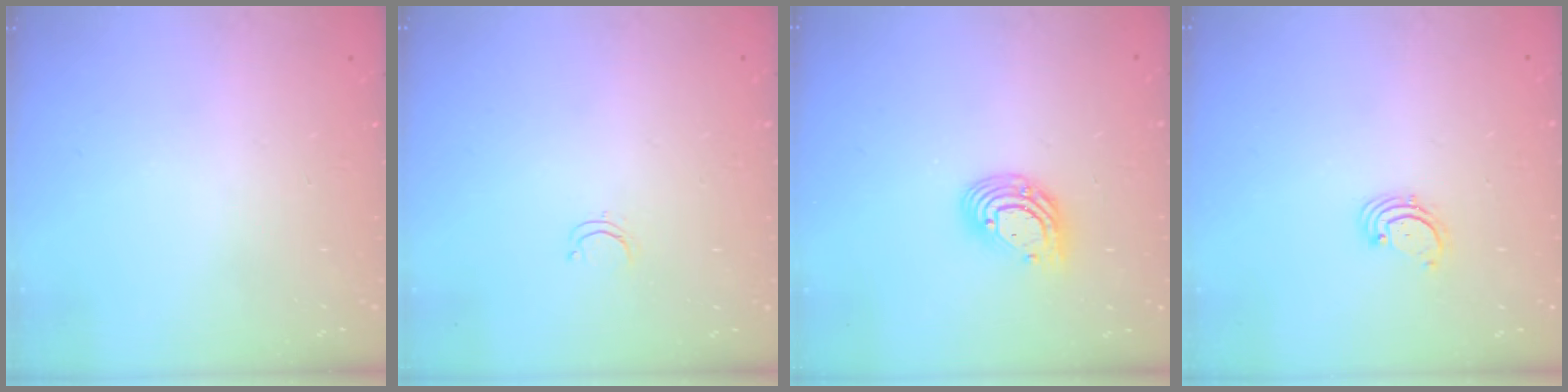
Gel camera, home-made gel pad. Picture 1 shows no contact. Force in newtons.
{"total": 2.4, "press": 2.4, "slide": 0.2}
{"total": 9.9, "press": 9.9, "slide": 1.1}
{"total": 1.7, "press": 1.7, "slide": 0.2}